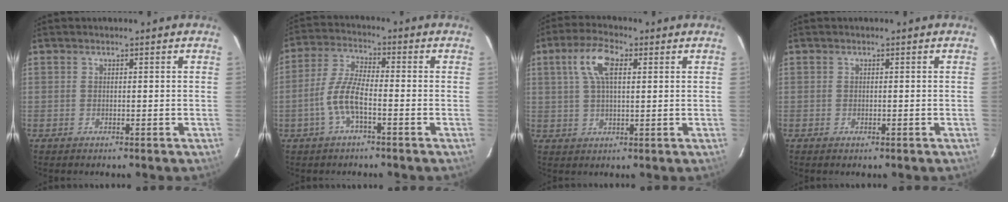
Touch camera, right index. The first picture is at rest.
{"total": 7.0, "force": [-2.8, 1.8, 6.2], "torque": [-0.137, 0.009, -0.055]}
{"total": 7.7, "force": [2.6, 3.2, 6.5], "torque": [-0.127, 0.018, 0.048]}
{"total": 1.0, "force": [-0.3, 0.4, 0.8], "torque": [-0.013, -0.003, -0.005]}